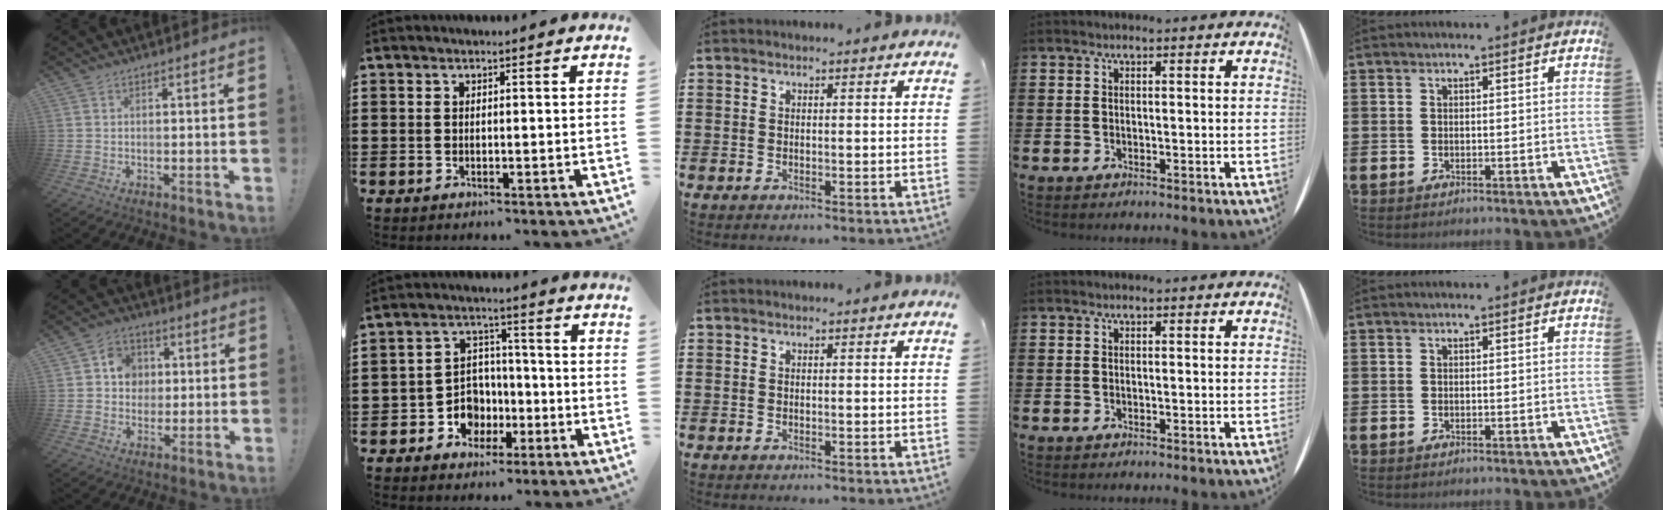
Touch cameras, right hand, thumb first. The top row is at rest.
{"thumb": {"total": 8.1, "force": [1.7, 7.5, 2.6], "torque": [-0.029, -0.003, 0.033]}, "index": {"total": 5.9, "force": [-2.2, 5.1, 1.7], "torque": [-0.045, 0.013, -0.036]}}